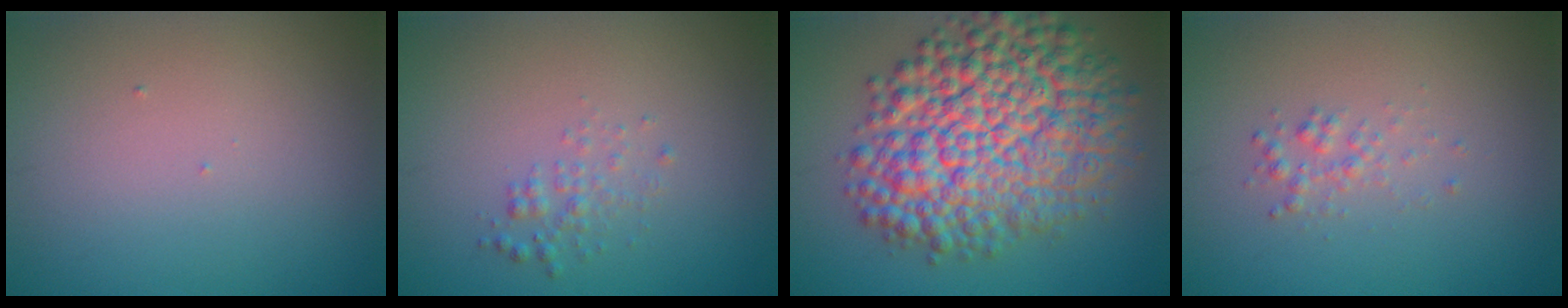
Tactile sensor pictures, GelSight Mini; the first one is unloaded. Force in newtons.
{"total": 1.3, "press": 1.3, "slide": 0.0}
{"total": 12.6, "press": 12.6, "slide": 0.4}
{"total": 1.1, "press": 1.1, "slide": 0.1}